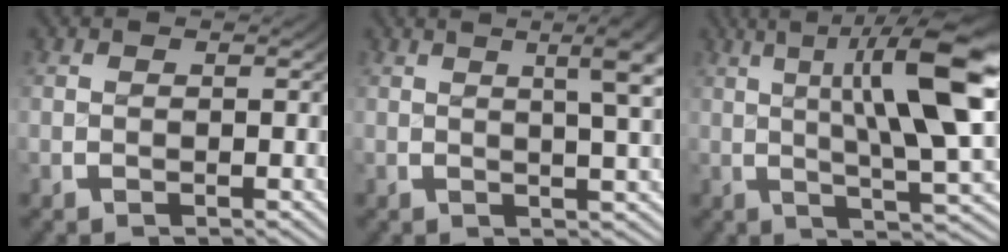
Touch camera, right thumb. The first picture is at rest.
{"total": 7.0, "force": [2.4, 2.6, 6.0], "torque": [-0.065, 0.010, 0.030]}
{"total": 11.7, "force": [2.5, 4.8, 10.4], "torque": [-0.147, -0.006, 0.029]}